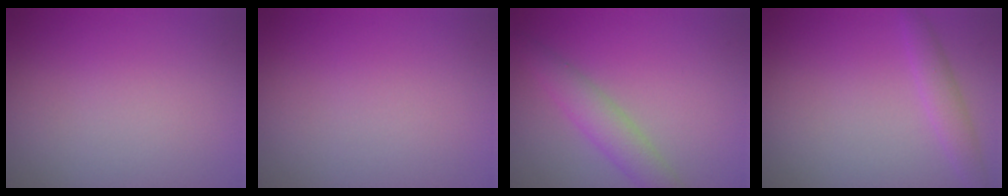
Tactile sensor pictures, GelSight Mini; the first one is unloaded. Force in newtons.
{"total": 0.0}
{"total": 3.1, "press": 3.1, "slide": 0.1}
{"total": 1.8, "press": 1.8, "slide": 0.2}